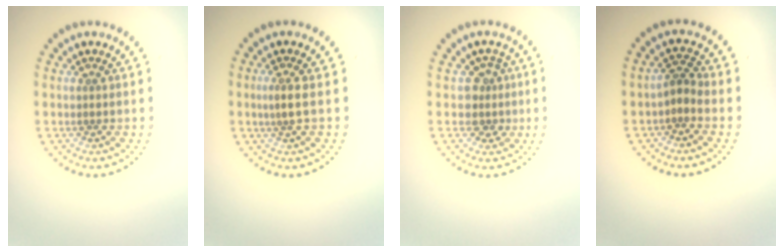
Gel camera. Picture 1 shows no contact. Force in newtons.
{"total": 1.7, "press": 1.3, "slide": 1.2}
{"total": 2.5, "press": 2.0, "slide": 1.5}
{"total": 1.6, "press": 1.1, "slide": 1.2}